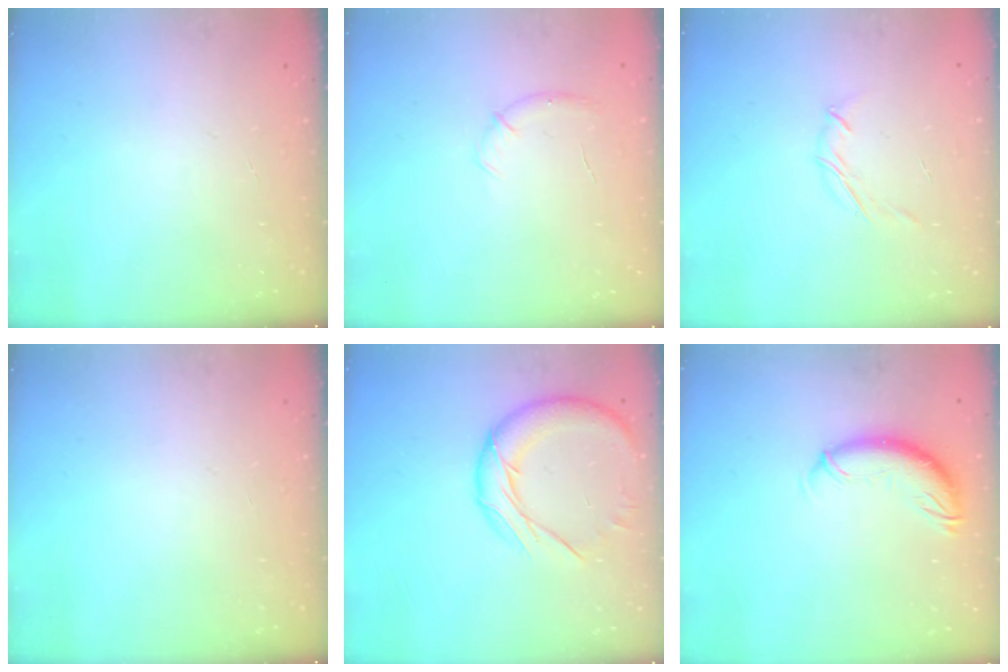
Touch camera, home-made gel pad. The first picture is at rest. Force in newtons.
{"total": 5.6, "press": 5.4, "slide": 1.5}
{"total": 3.9, "press": 3.7, "slide": 1.0}
{"total": 0.0}
{"total": 15.2, "press": 15.1, "slide": 1.6}
{"total": 10.9, "press": 10.9, "slide": 0.9}